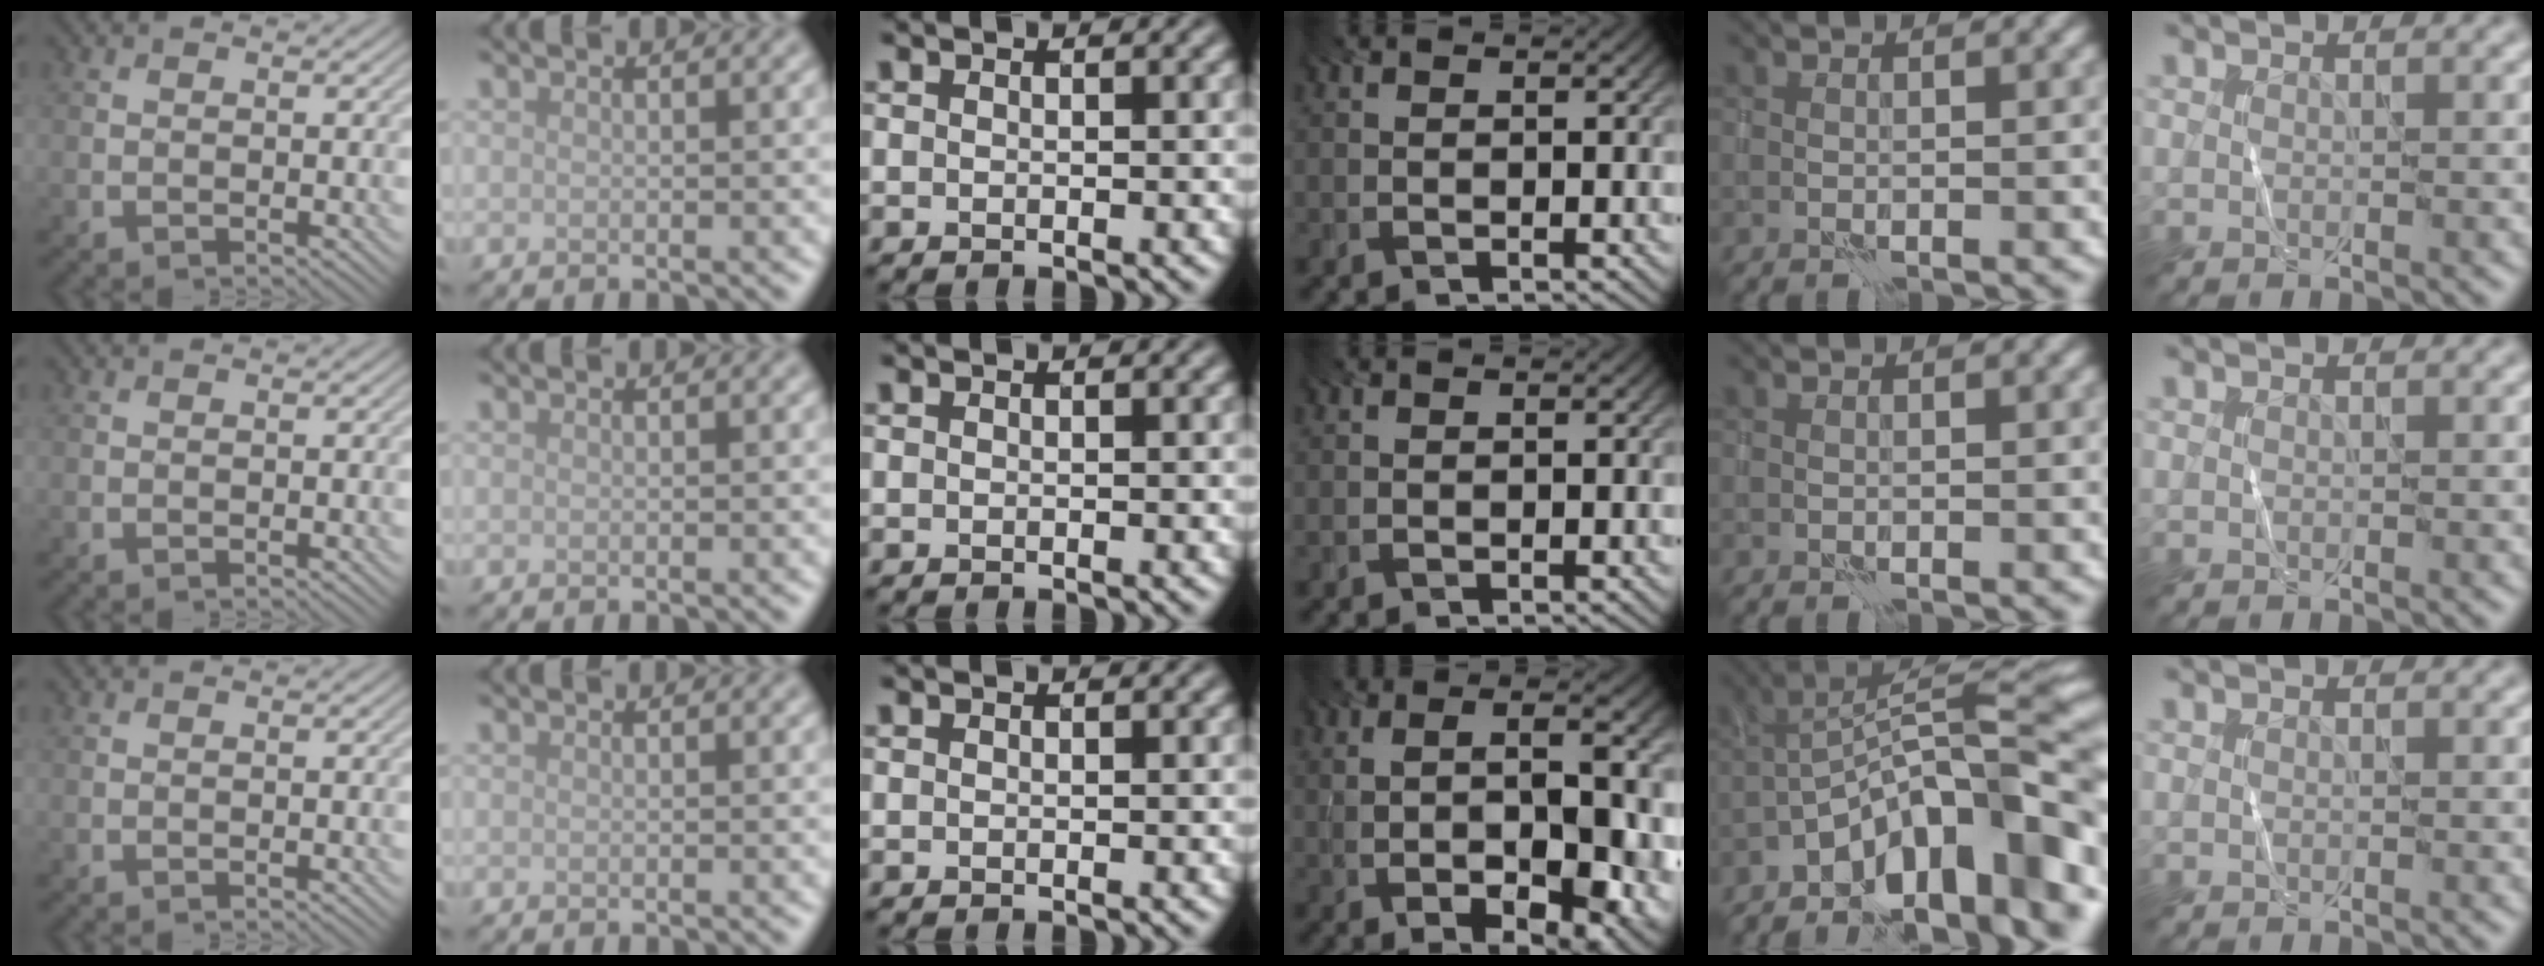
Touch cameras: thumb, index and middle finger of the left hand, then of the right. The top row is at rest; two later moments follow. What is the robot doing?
{"motion": "wrap", "object": "sponge"}